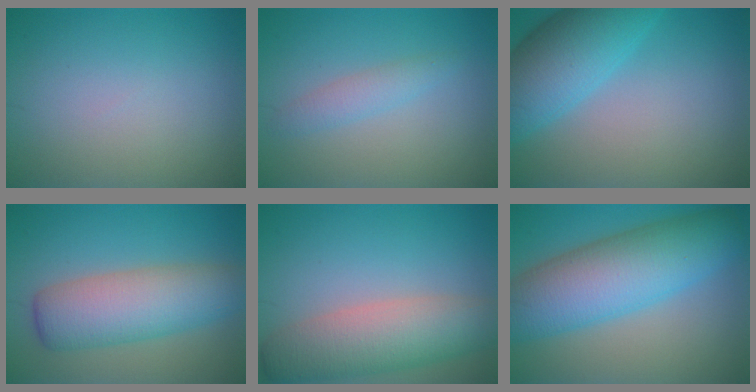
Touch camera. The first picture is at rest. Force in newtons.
{"total": 1.8, "press": 1.8, "slide": 0.1}
{"total": 7.7, "press": 7.7, "slide": 0.3}
{"total": 7.1, "press": 7.1, "slide": 0.3}
{"total": 6.9, "press": 6.8, "slide": 0.6}
{"total": 10.1, "press": 10.1, "slide": 0.1}